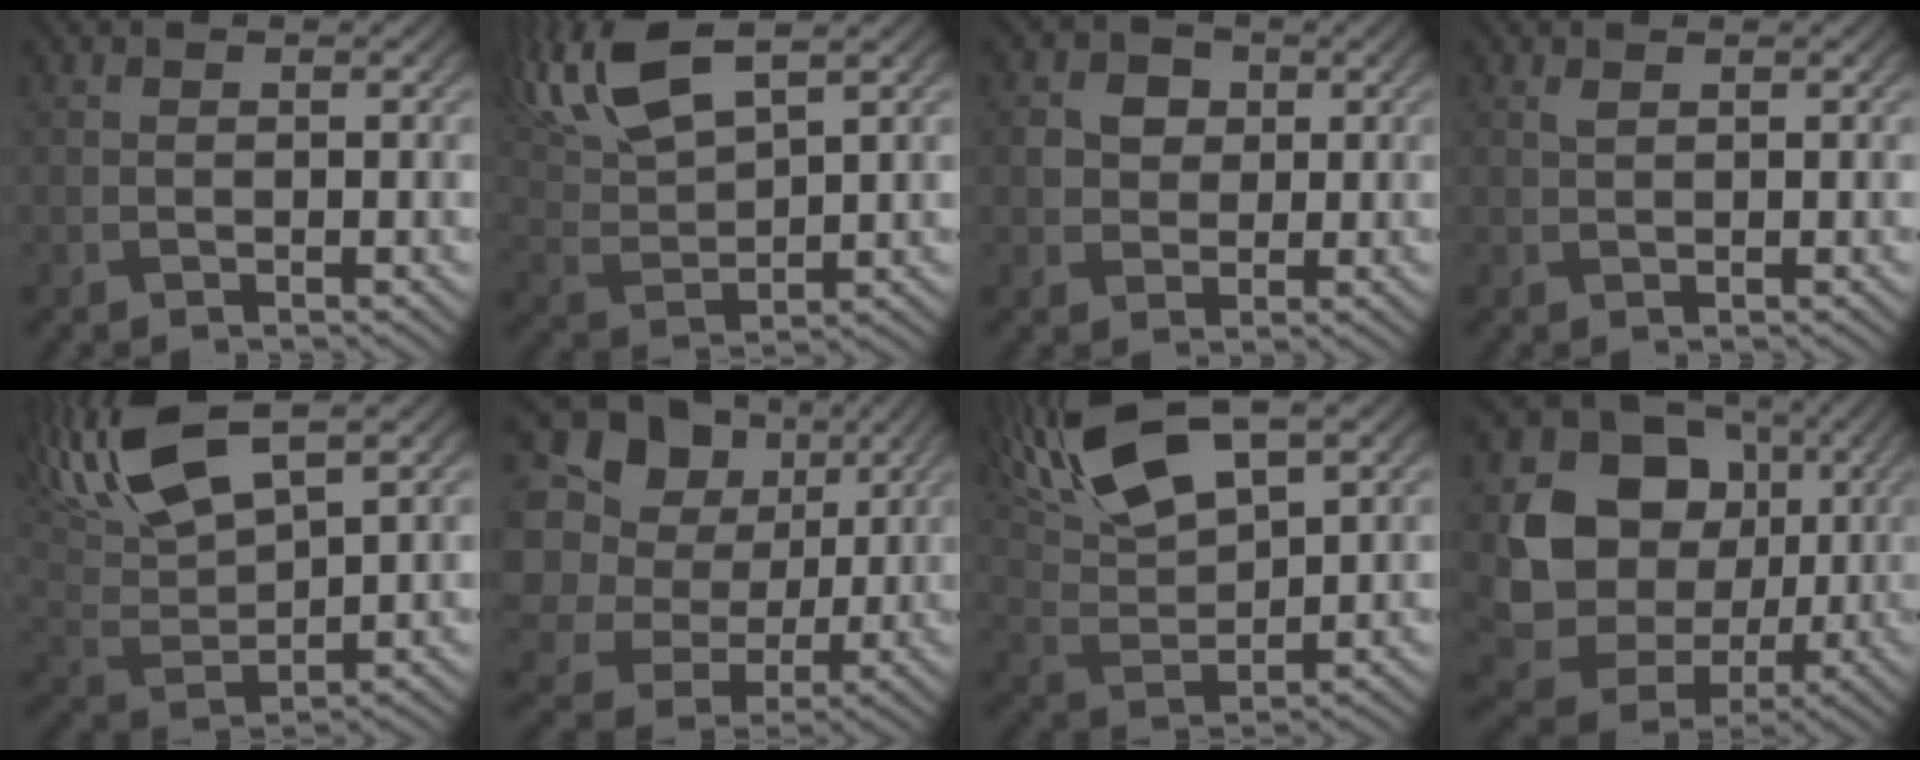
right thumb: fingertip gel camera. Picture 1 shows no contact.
{"total": 11.1, "force": [7.1, 3.4, 7.8], "torque": [-0.191, 0.024, 0.139]}
{"total": 4.4, "force": [1.1, 3.8, 1.9], "torque": [-0.057, -0.007, 0.015]}
{"total": 0.5, "force": [0.4, 0.1, 0.4], "torque": [-0.014, -0.002, 0.009]}
{"total": 13.7, "force": [8.0, 4.5, 10.2], "torque": [-0.245, 0.024, 0.153]}
{"total": 19.0, "force": [2.8, 16.4, 9.0], "torque": [-0.287, 0.012, 0.060]}
{"total": 13.7, "force": [8.6, 4.6, 9.6], "torque": [-0.229, 0.023, 0.166]}
{"total": 16.2, "force": [1.3, 13.9, 8.1], "torque": [-0.186, -0.031, 0.031]}